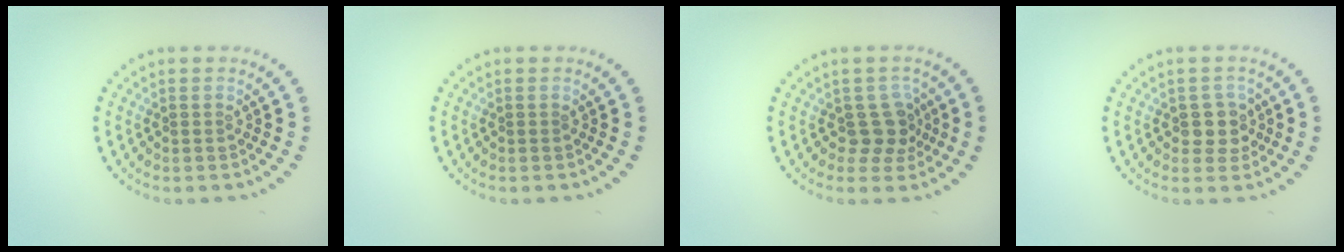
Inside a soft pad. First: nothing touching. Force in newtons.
{"total": 0.0}
{"total": 2.7, "press": 2.1, "slide": 1.6}
{"total": 2.4, "press": 2.1, "slide": 1.1}